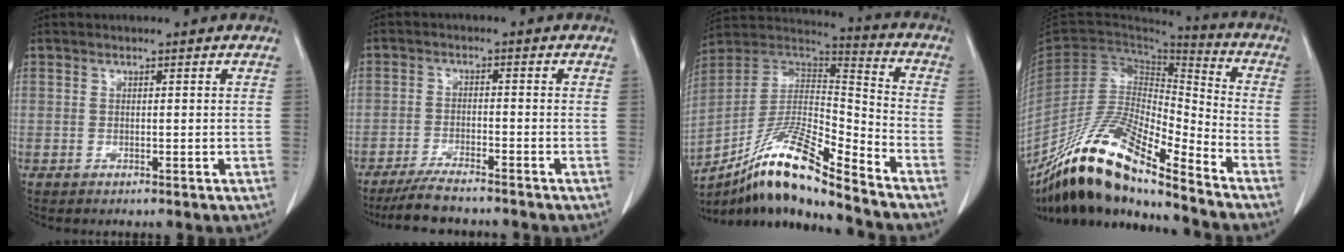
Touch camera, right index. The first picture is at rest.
{"total": 6.8, "force": [-6.0, 0.7, 3.1], "torque": [-0.054, -0.018, -0.102]}
{"total": 16.3, "force": [-11.8, 1.2, 11.2], "torque": [-0.205, 0.010, -0.210]}
{"total": 19.0, "force": [-14.9, 2.9, 11.4], "torque": [-0.222, -0.003, -0.276]}